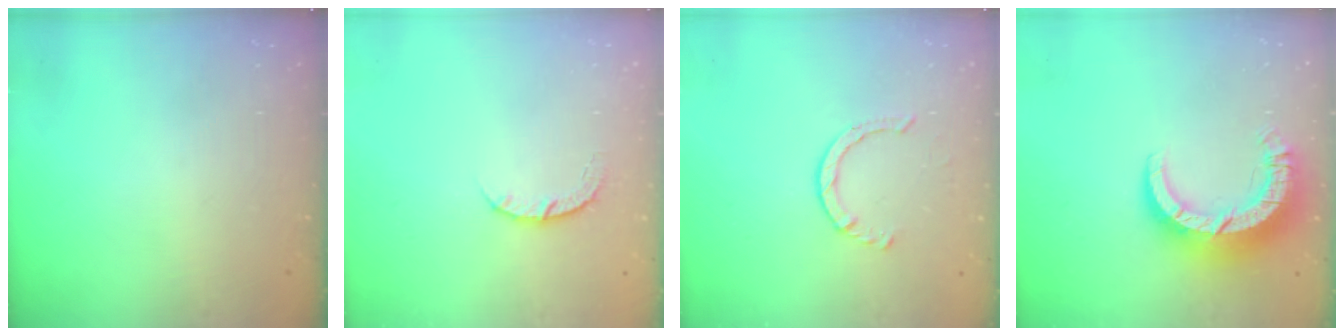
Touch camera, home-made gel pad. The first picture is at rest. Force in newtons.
{"total": 5.2, "press": 5.1, "slide": 0.7}
{"total": 2.9, "press": 2.9, "slide": 0.4}
{"total": 11.5, "press": 11.5, "slide": 1.0}